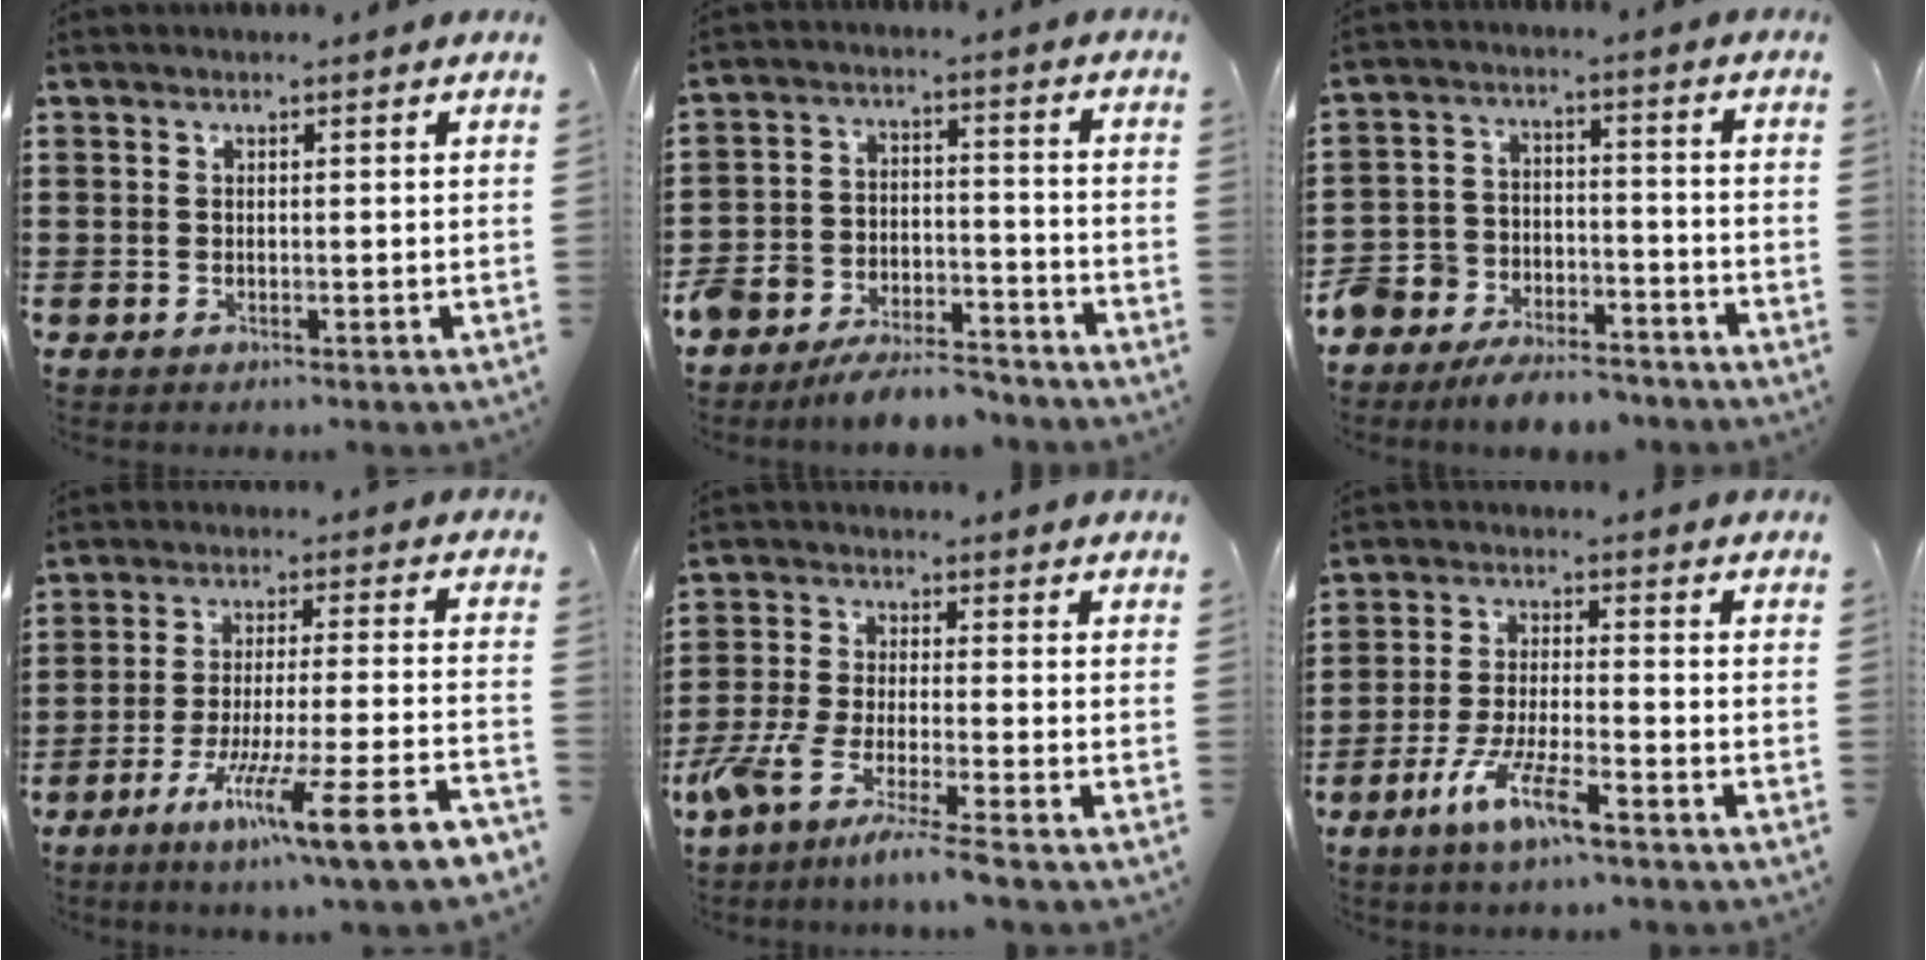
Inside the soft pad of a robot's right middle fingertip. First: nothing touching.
{"total": 7.8, "force": [-7.5, 2.0, 0.8], "torque": [-0.016, 0.029, -0.150]}
{"total": 7.3, "force": [-7.0, 2.3, 0.3], "torque": [-0.012, 0.027, -0.143]}
{"total": 11.7, "force": [-8.0, 0.0, 8.6], "torque": [-0.151, -0.005, -0.150]}
{"total": 6.3, "force": [-5.4, -0.5, 3.2], "torque": [-0.086, -0.025, -0.109]}
{"total": 7.3, "force": [-4.6, 1.0, 5.6], "torque": [-0.120, -0.010, -0.088]}